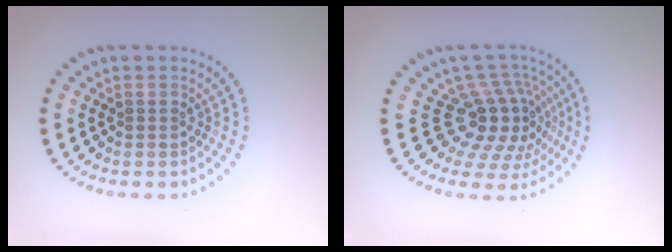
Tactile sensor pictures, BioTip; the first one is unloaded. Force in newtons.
{"total": 5.0, "press": 3.5, "slide": 3.6}